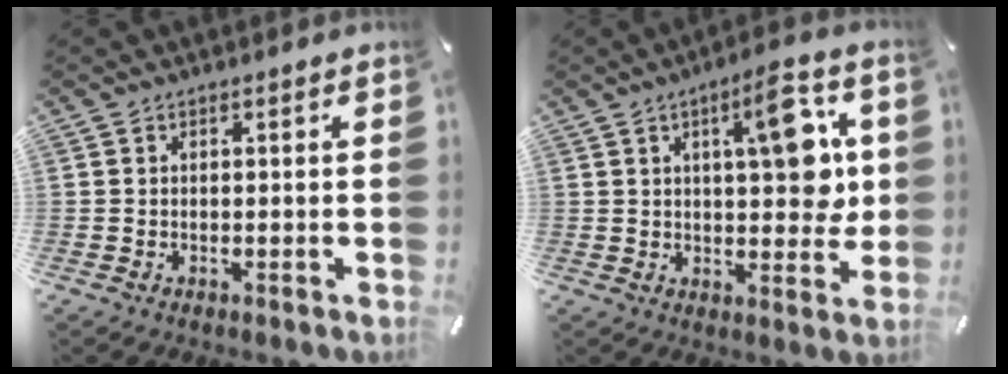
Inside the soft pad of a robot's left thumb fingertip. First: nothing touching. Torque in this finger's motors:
{"motor_torque": [0.49, 0.22, 0.05, -0.22, 0.19]}